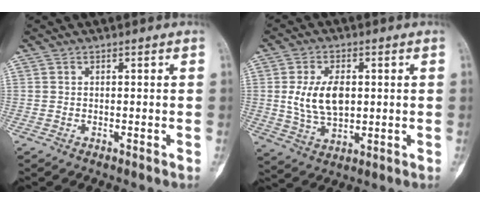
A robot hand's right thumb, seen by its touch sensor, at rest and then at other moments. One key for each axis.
{"total": 9.9, "fx": 1.1, "fy": 5.9, "fz": 7.8, "tx": -0.139, "ty": -0.007, "tz": 0.029}